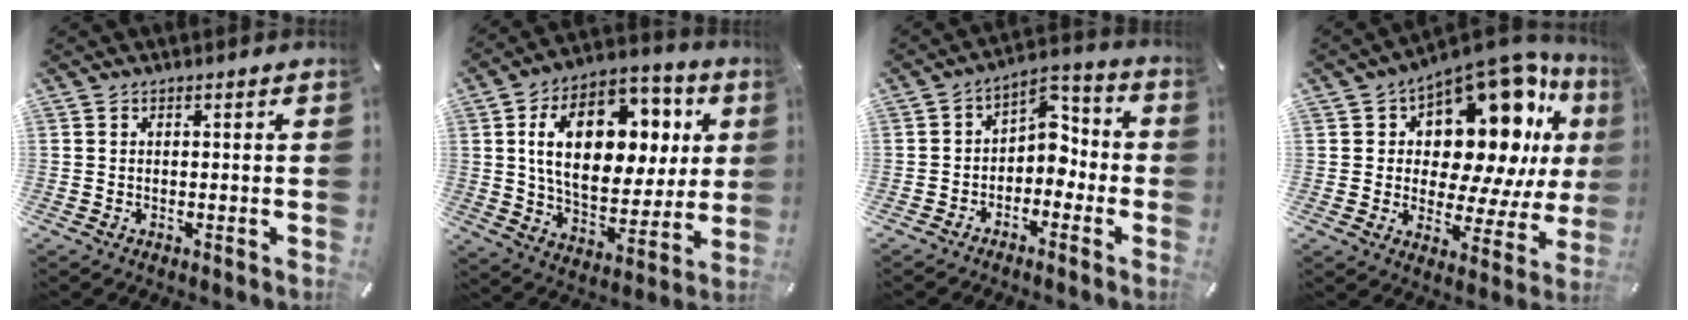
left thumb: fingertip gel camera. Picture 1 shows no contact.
{"total": 21.2, "force": [6.1, 13.9, 14.9], "torque": [-0.240, -0.013, 0.106]}
{"total": 7.2, "force": [-1.1, 5.8, 4.1], "torque": [-0.052, 0.010, -0.027]}
{"total": 19.4, "force": [10.2, 9.9, 13.2], "torque": [-0.183, -0.091, 0.167]}